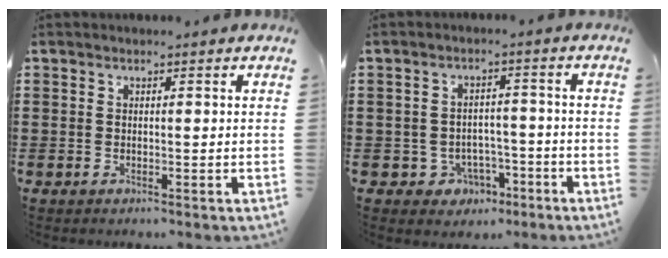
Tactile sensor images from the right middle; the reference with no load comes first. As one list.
[{"total": 3.5, "force": [-2.4, 2.5, 0.9], "torque": [-0.025, 0.007, -0.051]}]